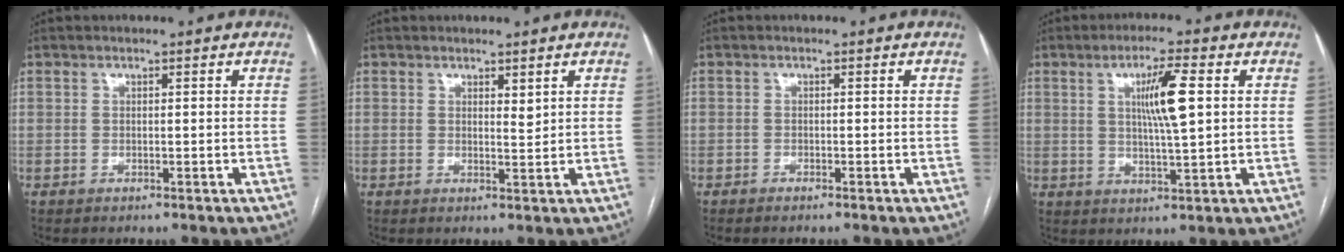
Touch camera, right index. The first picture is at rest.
{"total": 1.4, "force": [0.9, 0.3, 1.0], "torque": [-0.017, -0.009, 0.018]}
{"total": 0.7, "force": [-0.6, 0.0, 0.3], "torque": [-0.011, -0.001, -0.010]}
{"total": 7.6, "force": [1.8, 0.3, 7.3], "torque": [-0.131, 0.000, 0.032]}